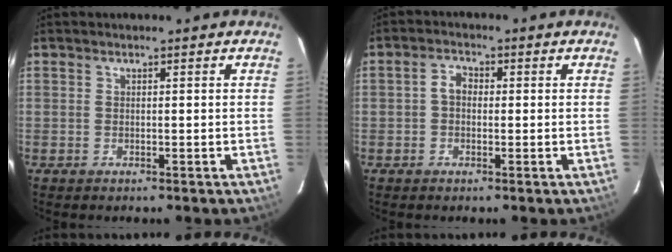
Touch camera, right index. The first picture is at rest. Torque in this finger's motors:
{"motor_torque": [0.50, 0.00, 0.23, 0.05]}